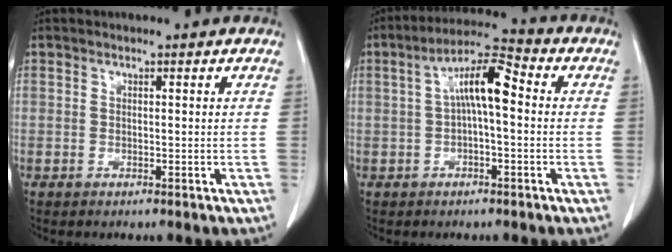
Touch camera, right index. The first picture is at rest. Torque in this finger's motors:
{"motor_torque": [1.09, -0.11, 0.43, 0.15]}